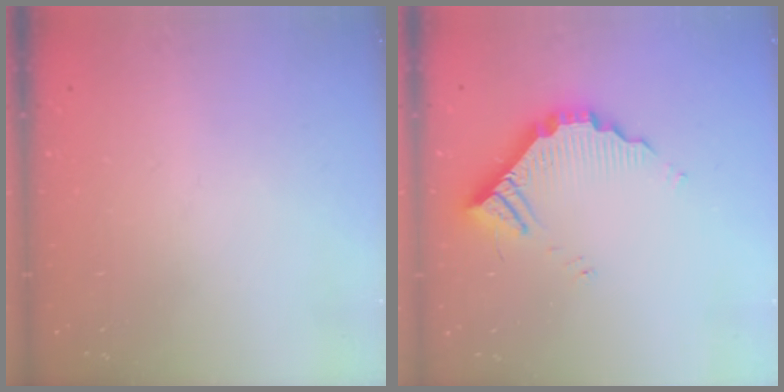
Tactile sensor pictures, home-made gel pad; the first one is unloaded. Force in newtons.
{"total": 9.6, "press": 9.6, "slide": 0.4}